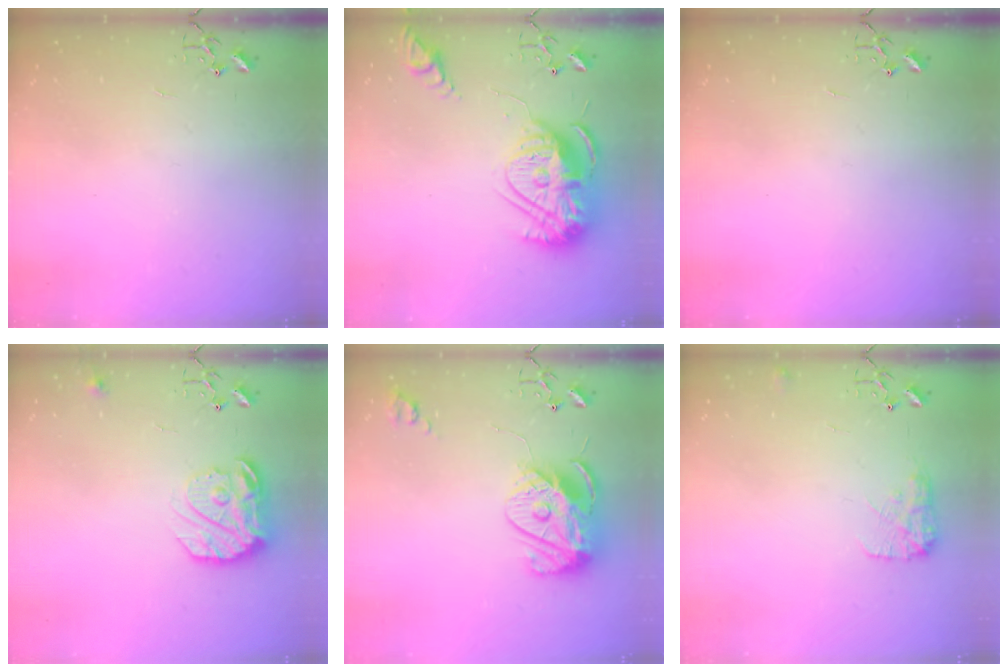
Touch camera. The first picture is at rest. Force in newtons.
{"total": 17.0, "press": 16.9, "slide": 1.5}
{"total": 0.0}
{"total": 16.2, "press": 16.1, "slide": 1.4}
{"total": 13.9, "press": 13.8, "slide": 1.3}
{"total": 9.5, "press": 9.5, "slide": 0.3}